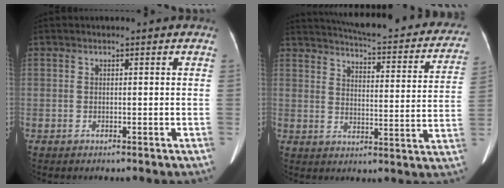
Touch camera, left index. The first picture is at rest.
{"total": 26.7, "force": [23.6, 5.1, 11.4], "torque": [-0.164, -0.041, 0.276]}